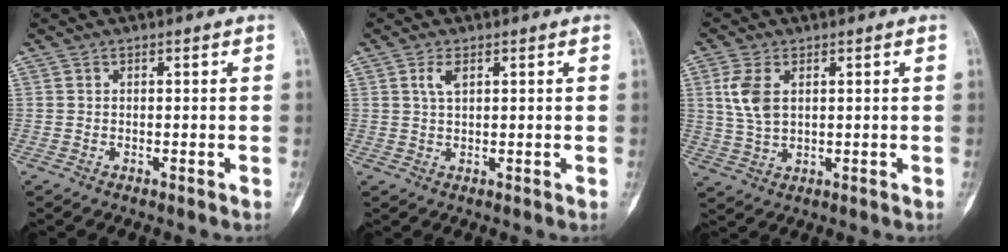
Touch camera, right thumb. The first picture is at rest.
{"total": 2.7, "force": [1.1, 1.2, 2.1], "torque": [-0.044, 0.001, 0.025]}
{"total": 6.5, "force": [1.8, 3.7, 5.1], "torque": [-0.112, -0.002, 0.041]}